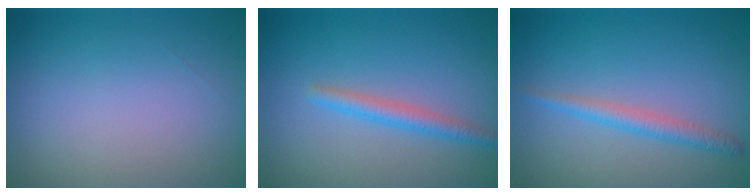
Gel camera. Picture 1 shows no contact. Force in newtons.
{"total": 2.1, "press": 2.1, "slide": 0.1}
{"total": 2.0, "press": 2.0, "slide": 0.1}